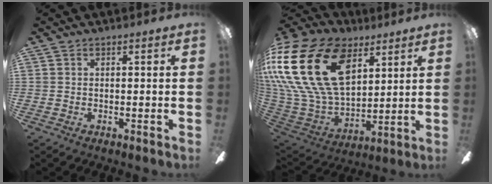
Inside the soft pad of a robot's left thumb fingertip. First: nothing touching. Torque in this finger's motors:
{"motor_torque": [0.83, 1.01, 1.48, -1.29, 1.05]}